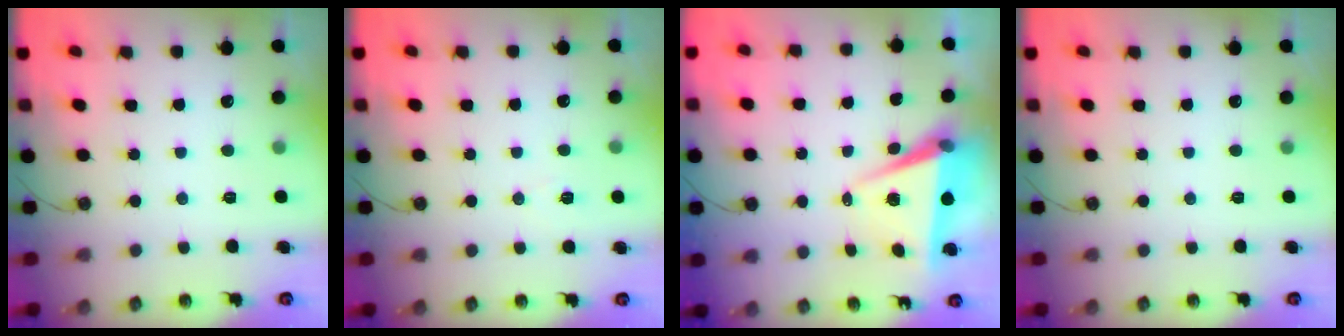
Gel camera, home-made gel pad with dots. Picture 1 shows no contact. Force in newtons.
{"total": 7.0, "press": 5.4, "slide": 4.5}
{"total": 6.7, "press": 5.1, "slide": 4.4}
{"total": 0.0}